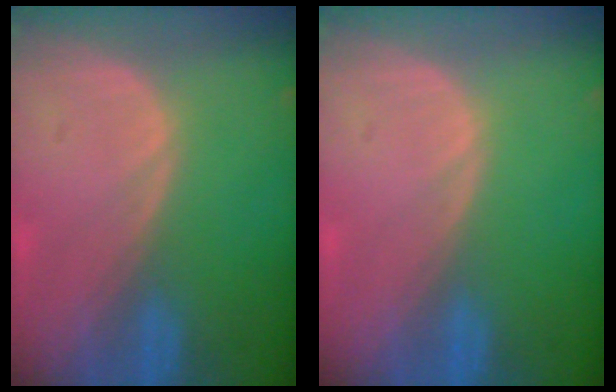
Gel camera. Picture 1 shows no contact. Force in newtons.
{"total": 0.0}